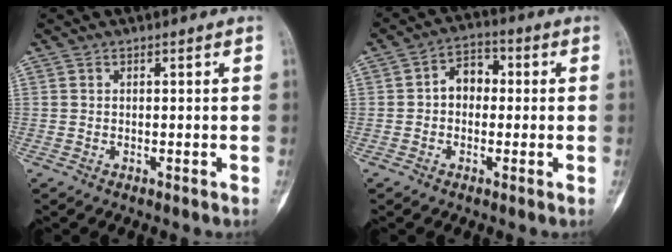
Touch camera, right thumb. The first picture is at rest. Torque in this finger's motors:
{"motor_torque": [0.84, 0.69, 0.43, -0.05, 0.00]}